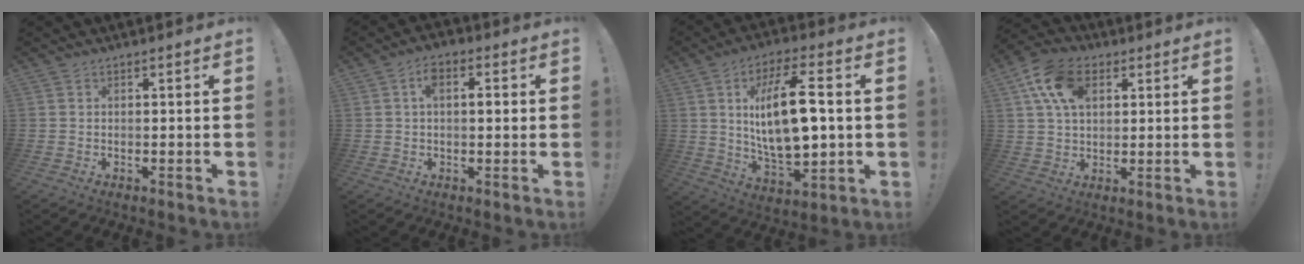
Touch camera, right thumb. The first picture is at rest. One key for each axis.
{"total": 5.5, "fx": 0.8, "fy": 2.7, "fz": 4.7, "tx": -0.068, "ty": 0.008, "tz": 0.007}
{"total": 19.1, "fx": 2.4, "fy": 8.2, "fz": 17.1, "tx": -0.304, "ty": -0.003, "tz": 0.030}
{"total": 13.9, "fx": 5.4, "fy": 9.4, "fz": 8.8, "tx": -0.149, "ty": -0.002, "tz": 0.102}